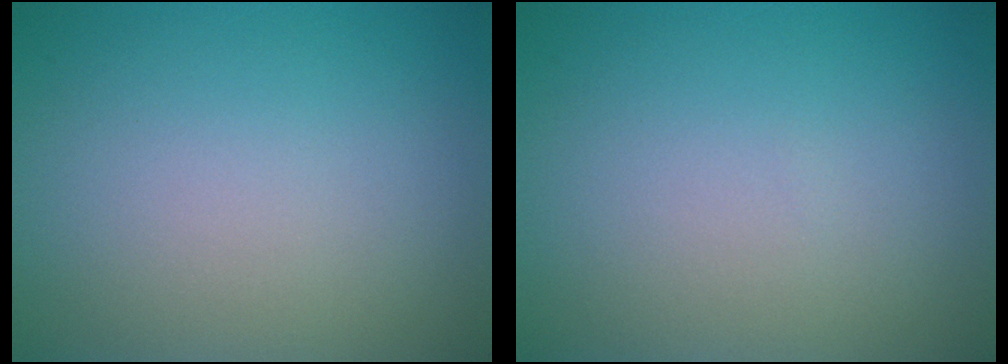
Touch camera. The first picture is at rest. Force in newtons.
{"total": 0.0}